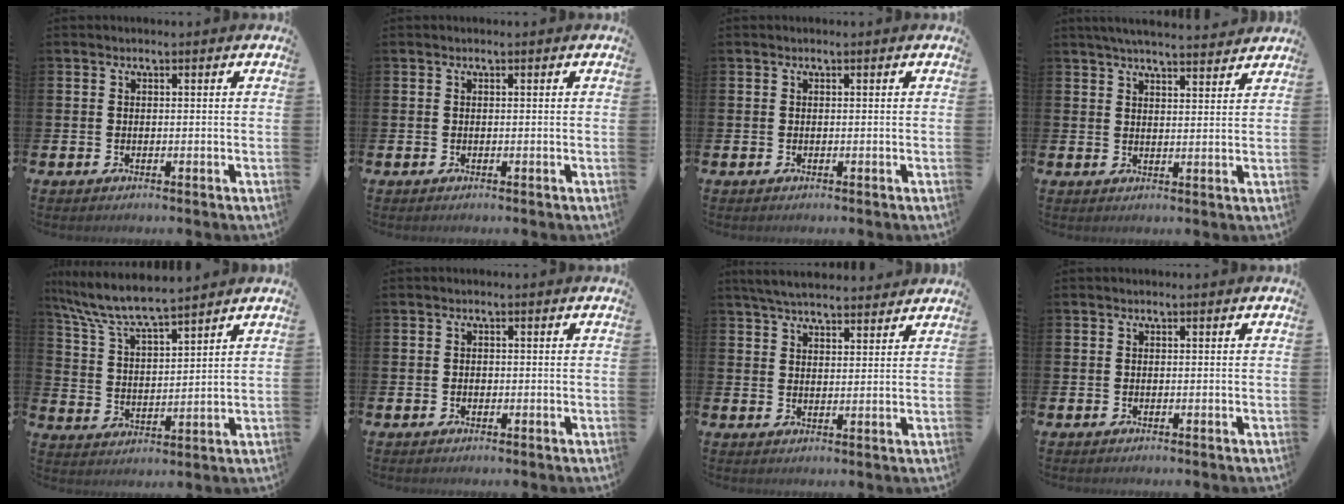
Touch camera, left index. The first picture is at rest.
{"total": 0.0}
{"total": 0.0}
{"total": 4.4, "force": [4.4, 0.0, 0.8], "torque": [-0.022, -0.022, 0.078]}
{"total": 7.6, "force": [7.1, 0.6, 2.6], "torque": [-0.080, -0.040, 0.125]}
{"total": 0.7, "force": [-0.2, 0.6, 0.2], "torque": [-0.001, 0.002, -0.006]}
{"total": 5.0, "force": [4.8, 0.8, 1.1], "torque": [-0.031, -0.019, 0.088]}
{"total": 0.0}